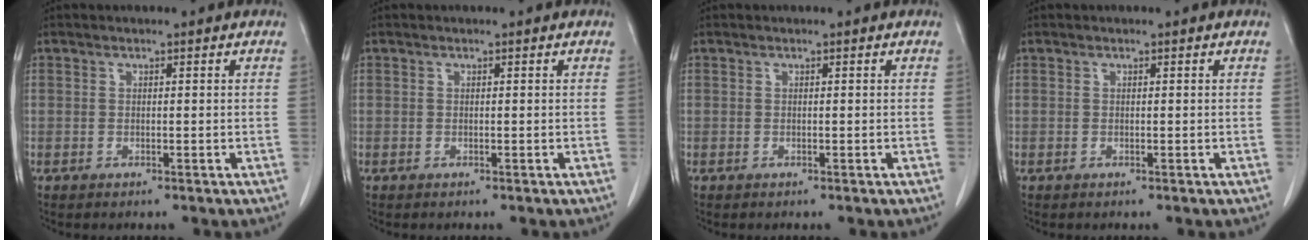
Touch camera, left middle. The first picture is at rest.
{"total": 0.0}
{"total": 0.0}
{"total": 0.0}